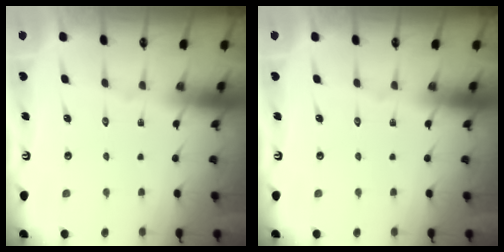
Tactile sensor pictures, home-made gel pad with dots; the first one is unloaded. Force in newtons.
{"total": 0.0}